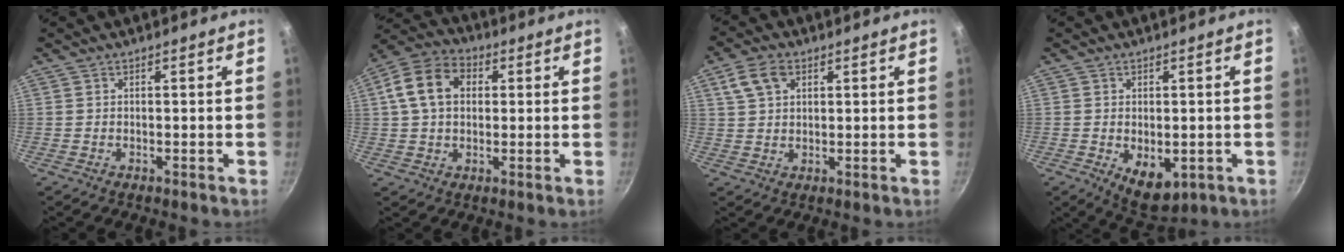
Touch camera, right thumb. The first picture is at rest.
{"total": 11.5, "force": [2.3, 8.4, 7.5], "torque": [-0.116, 0.019, 0.024]}
{"total": 6.4, "force": [2.7, 4.2, 3.9], "torque": [-0.064, 0.003, 0.049]}
{"total": 7.3, "force": [-1.5, 4.5, 5.6], "torque": [-0.064, -0.009, -0.007]}